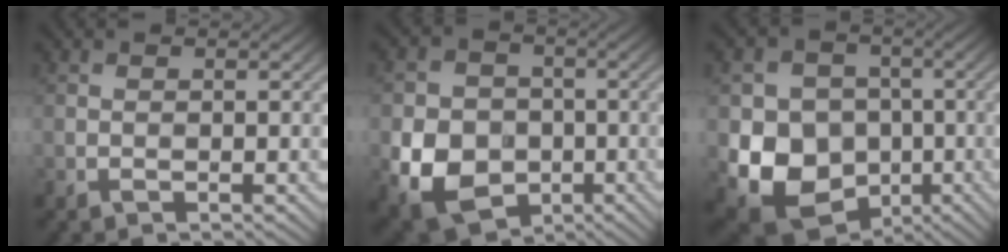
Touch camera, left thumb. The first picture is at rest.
{"total": 9.4, "force": [-2.5, 7.9, 4.5], "torque": [-0.111, -0.038, -0.042]}
{"total": 13.3, "force": [-2.4, 11.8, 5.7], "torque": [-0.141, -0.043, -0.049]}